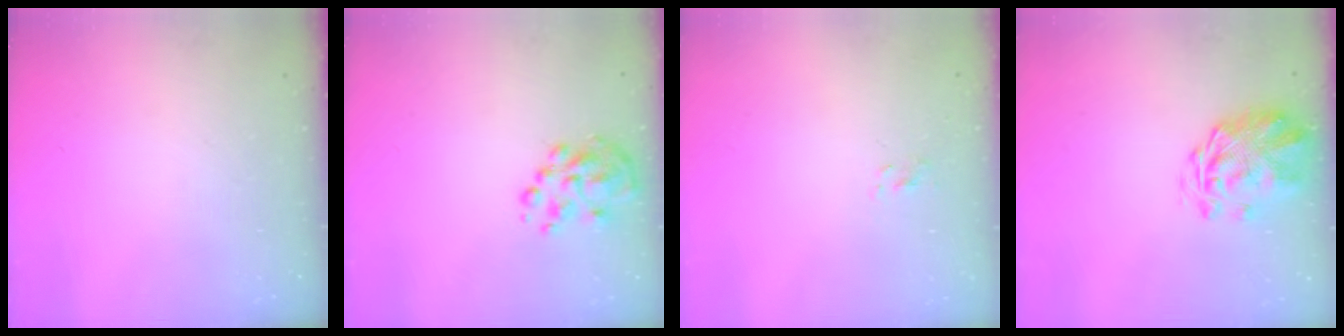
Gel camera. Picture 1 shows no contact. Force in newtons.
{"total": 7.3, "press": 7.0, "slide": 2.3}
{"total": 0.8, "press": 0.5, "slide": 0.6}
{"total": 3.3, "press": 2.9, "slide": 1.6}